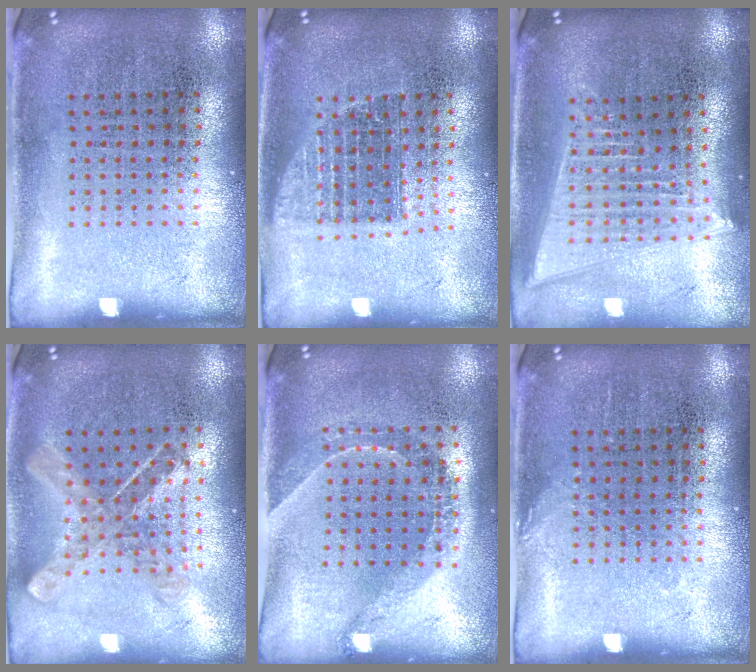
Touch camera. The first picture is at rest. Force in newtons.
{"total": 1.3, "press": 1.1, "slide": 0.8}
{"total": 2.1, "press": 1.8, "slide": 1.1}
{"total": 0.8, "press": 0.8, "slide": 0.2}
{"total": 1.6, "press": 1.2, "slide": 1.1}
{"total": 0.6, "press": 0.5, "slide": 0.1}